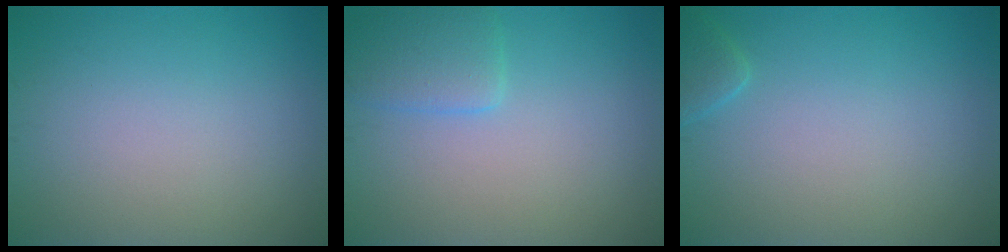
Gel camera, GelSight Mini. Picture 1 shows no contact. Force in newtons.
{"total": 2.6, "press": 2.5, "slide": 0.2}
{"total": 1.3, "press": 1.3, "slide": 0.1}